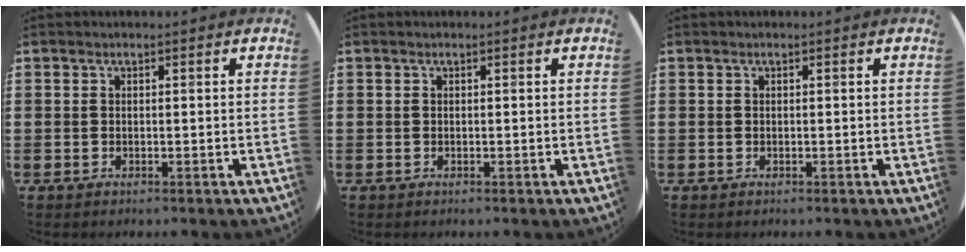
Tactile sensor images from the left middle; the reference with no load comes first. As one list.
[{"total": 0.0}, {"total": 0.0}]